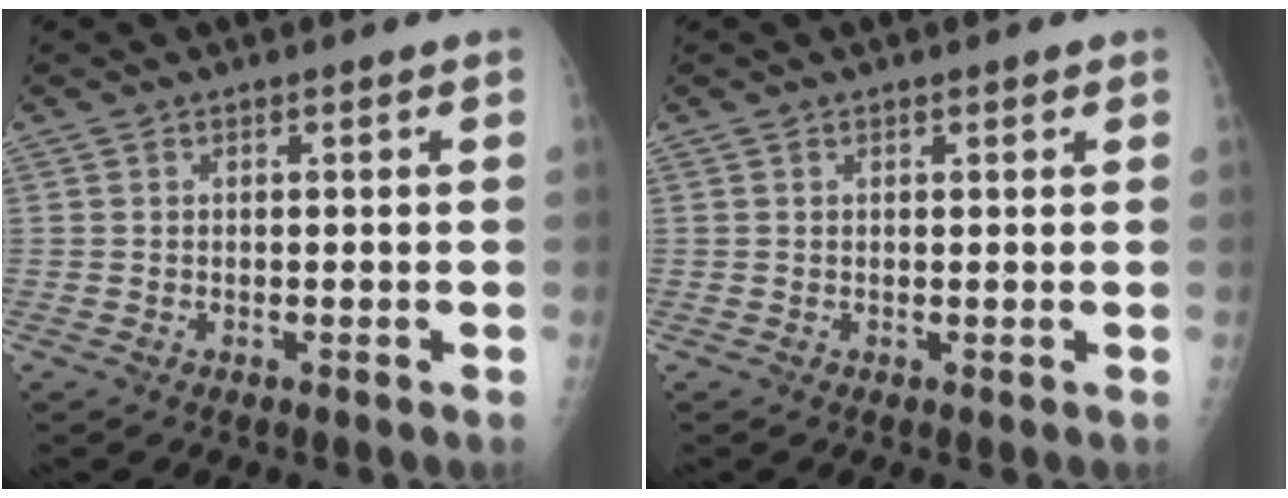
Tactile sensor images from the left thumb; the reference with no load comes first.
{"total": 0.9, "force": [0.6, 0.5, 0.5], "torque": [0.001, -0.002, 0.005]}